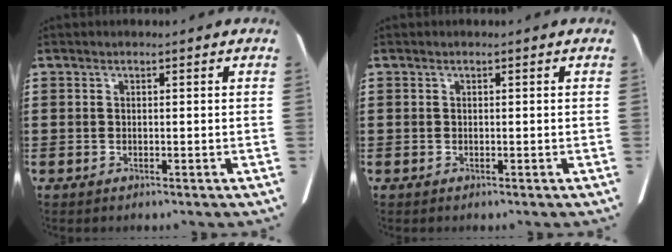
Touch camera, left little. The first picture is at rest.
{"total": 0.0}